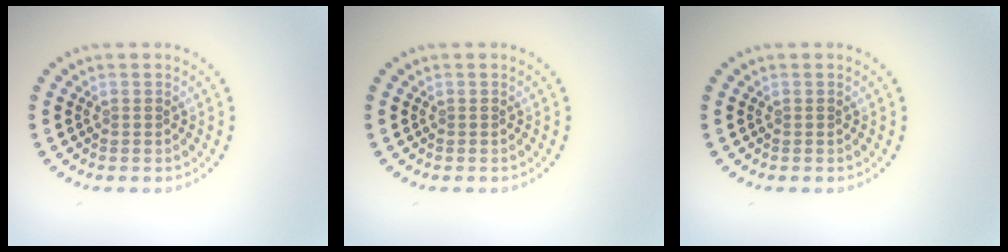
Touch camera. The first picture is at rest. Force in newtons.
{"total": 0.0}
{"total": 0.0}